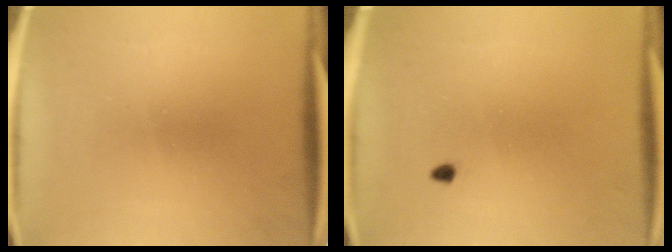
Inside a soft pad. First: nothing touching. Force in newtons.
{"total": 0.7}